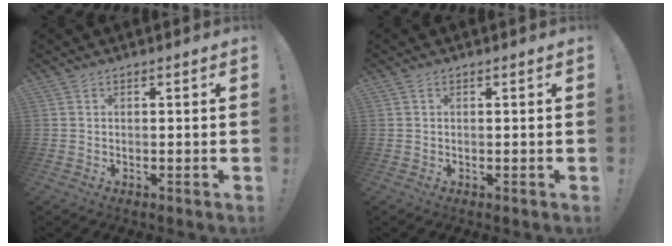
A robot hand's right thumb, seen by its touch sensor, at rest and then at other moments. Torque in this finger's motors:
{"motor_torque": [-0.04, 0.03, -0.01, -0.01, 0.00]}